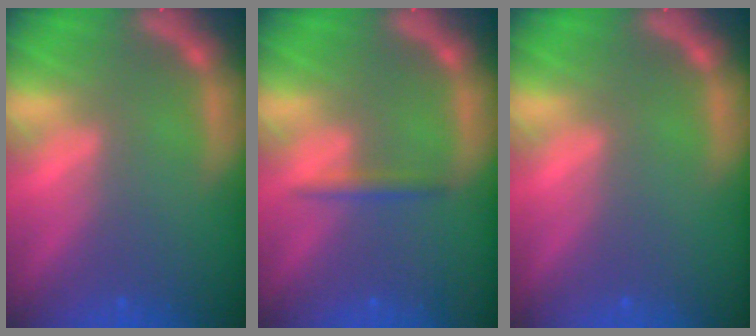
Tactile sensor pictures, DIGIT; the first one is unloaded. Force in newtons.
{"total": 1.4}
{"total": 0.0}